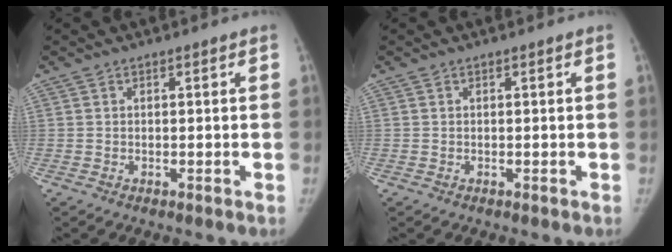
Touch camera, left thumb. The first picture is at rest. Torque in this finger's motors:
{"motor_torque": [0.24, 0.23, 0.08, 0.03, 0.00]}